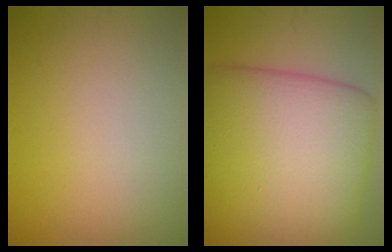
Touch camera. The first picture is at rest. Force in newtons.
{"total": 14.3, "press": 14.3, "slide": 0.4}